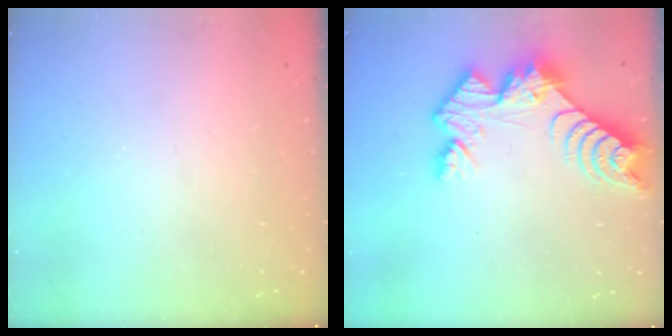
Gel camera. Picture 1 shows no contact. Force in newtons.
{"total": 11.3, "press": 11.3, "slide": 0.8}